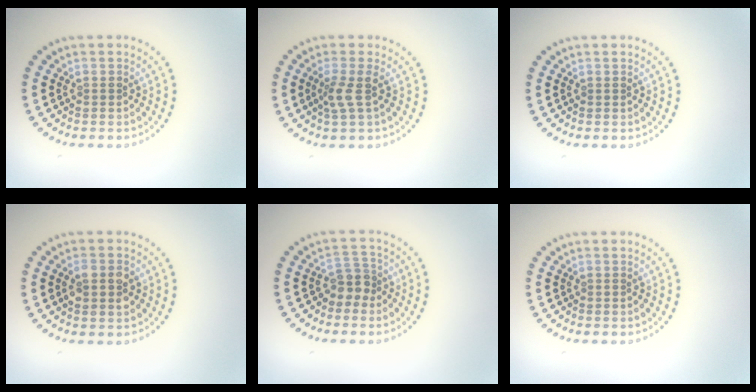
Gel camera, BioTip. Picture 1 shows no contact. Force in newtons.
{"total": 1.9, "press": 1.4, "slide": 1.3}
{"total": 0.0}
{"total": 2.7, "press": 2.7, "slide": 0.2}
{"total": 2.1, "press": 1.6, "slide": 1.4}
{"total": 0.0}